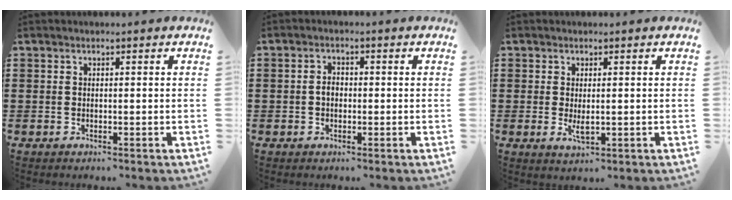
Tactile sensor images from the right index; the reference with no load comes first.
{"total": 1.9, "force": [-0.3, 1.3, 1.4], "torque": [-0.027, 0.005, -0.007]}
{"total": 2.3, "force": [0.0, 0.9, 2.2], "torque": [-0.047, -0.002, -0.003]}